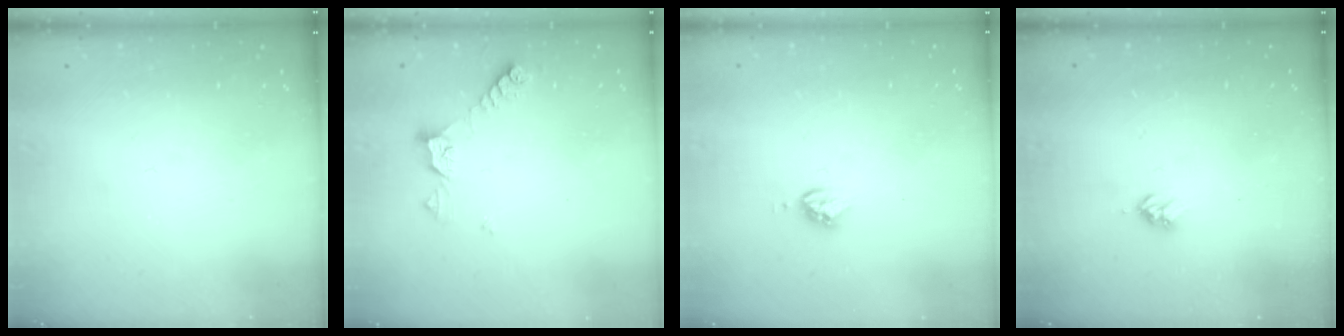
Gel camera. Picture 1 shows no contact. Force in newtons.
{"total": 6.0, "press": 6.0, "slide": 0.6}
{"total": 5.0, "press": 4.9, "slide": 0.5}
{"total": 2.9, "press": 2.9, "slide": 0.4}